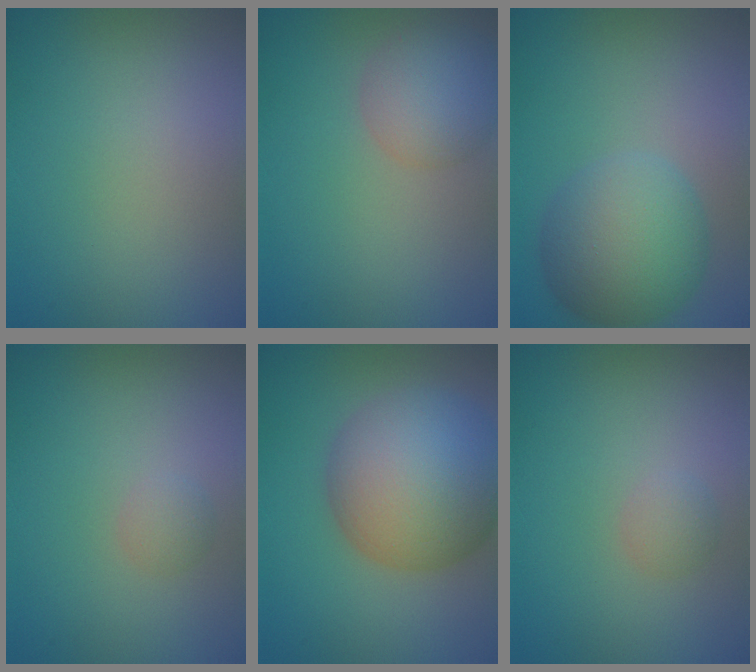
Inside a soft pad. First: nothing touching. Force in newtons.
{"total": 4.9, "press": 4.9, "slide": 0.2}
{"total": 7.2, "press": 7.2, "slide": 0.2}
{"total": 1.0, "press": 1.0, "slide": 0.0}
{"total": 11.2, "press": 11.2, "slide": 0.3}
{"total": 1.2, "press": 1.2, "slide": 0.1}